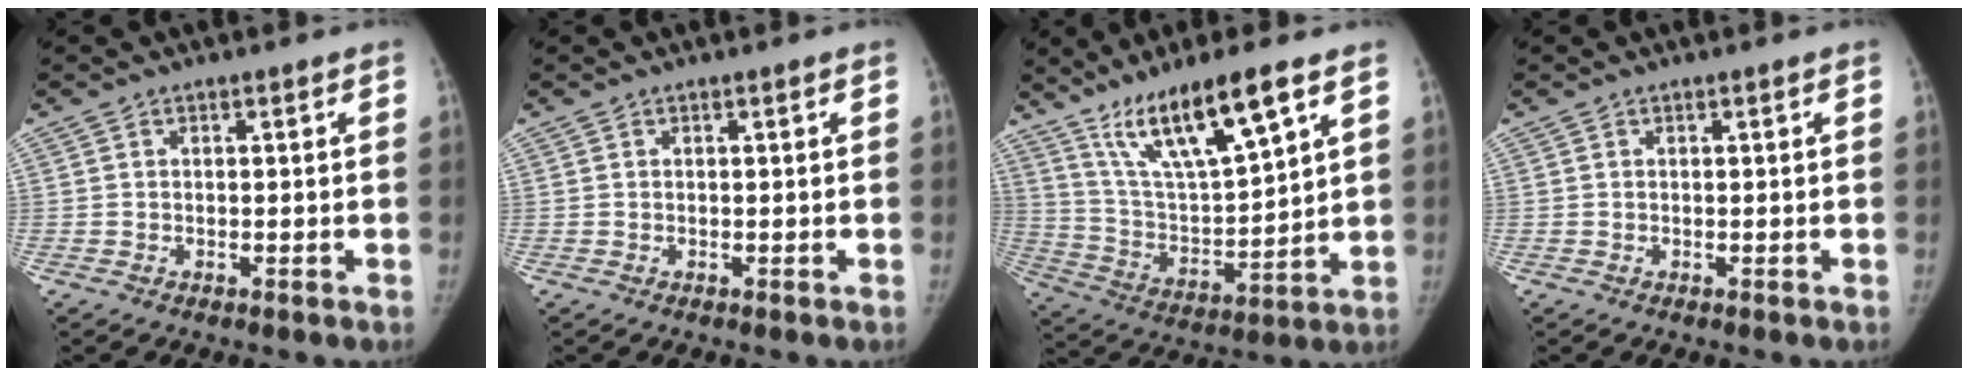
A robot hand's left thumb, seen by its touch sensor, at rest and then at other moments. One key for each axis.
{"total": 0.0}
{"total": 16.6, "fx": 10.5, "fy": 3.2, "fz": 12.5, "tx": -0.219, "ty": -0.049, "tz": 0.209}
{"total": 0.0}